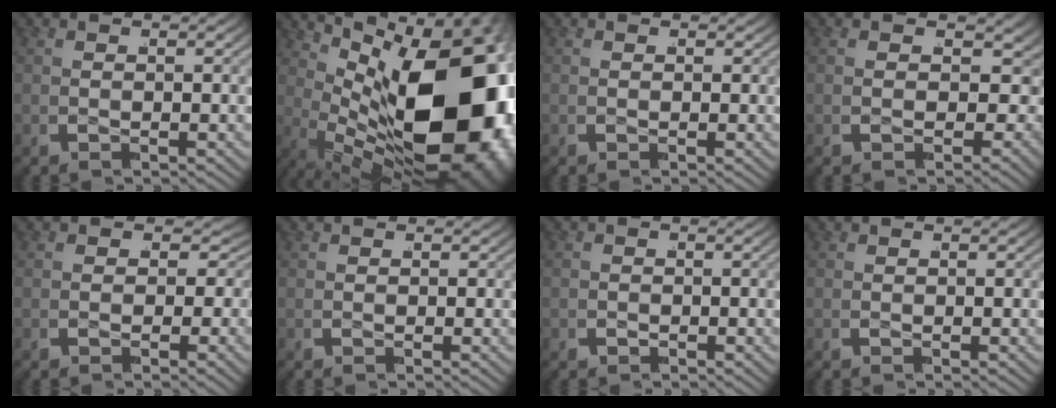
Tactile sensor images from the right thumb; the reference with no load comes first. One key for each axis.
{"total": 27.4, "fx": -1.7, "fy": 15.5, "fz": 22.5, "tx": -0.336, "ty": -0.049, "tz": 0.006}
{"total": 1.1, "fx": 0.3, "fy": 0.8, "fz": 0.7, "tx": -0.008, "ty": -0.006, "tz": 0.004}
{"total": 8.3, "fx": -1.2, "fy": 5.5, "fz": 6.0, "tx": -0.090, "ty": -0.020, "tz": -0.005}
{"total": 5.5, "fx": -0.6, "fy": 3.6, "fz": 4.1, "tx": -0.052, "ty": -0.008, "tz": -0.005}
{"total": 0.8, "fx": 0.2, "fy": 0.6, "fz": 0.4, "tx": -0.004, "ty": -0.004, "tz": 0.003}
{"total": 0.6, "fx": -0.4, "fy": 0.4, "fz": -0.1, "tx": 0.005, "ty": 0.004, "tz": -0.009}
{"total": 0.0}